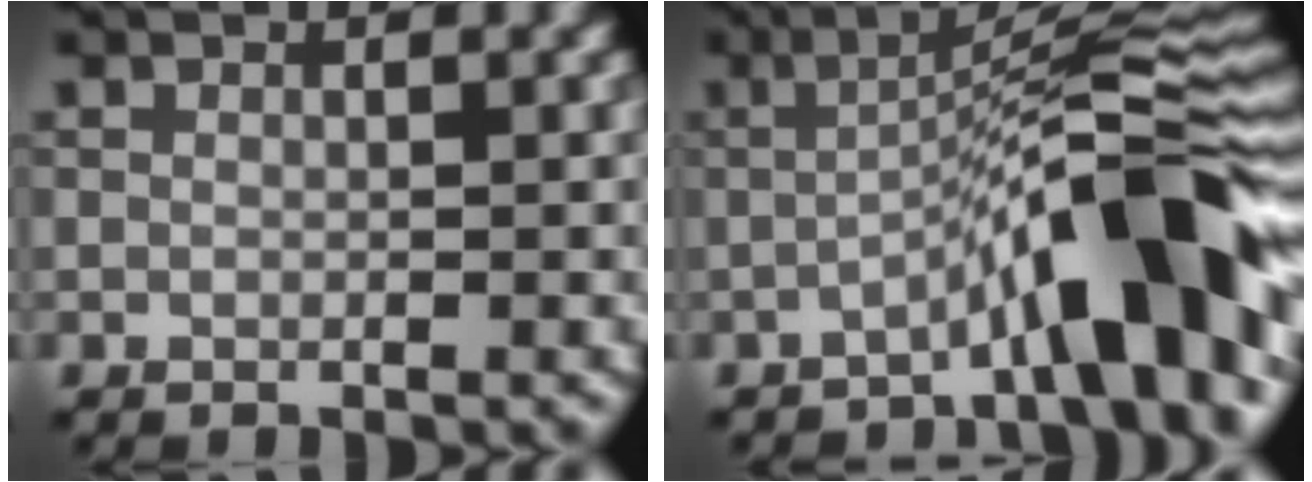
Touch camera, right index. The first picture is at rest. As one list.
[{"total": 9.2, "force": [-4.0, 1.3, 8.2], "torque": [-0.108, 0.027, -0.071]}]